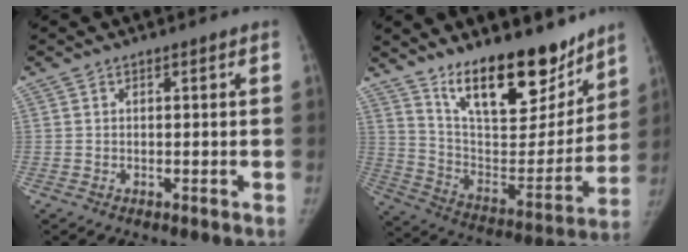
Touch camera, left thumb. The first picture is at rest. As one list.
[{"total": 22.8, "force": [16.1, 9.0, 13.4], "torque": [-0.155, -0.098, 0.267]}]